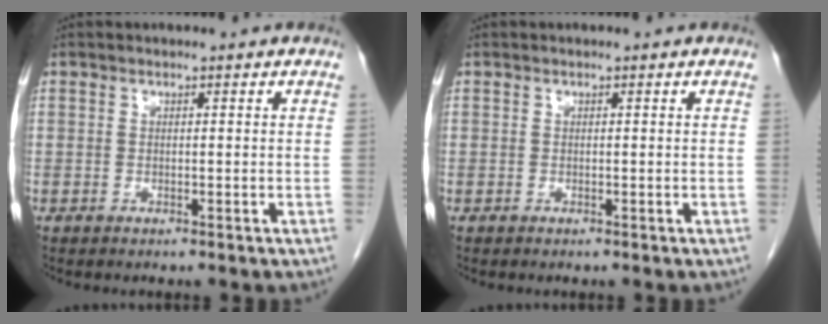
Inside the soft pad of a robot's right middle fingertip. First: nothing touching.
{"total": 0.0}